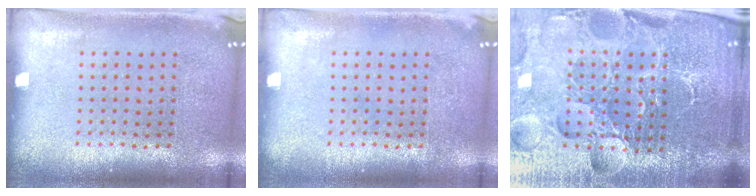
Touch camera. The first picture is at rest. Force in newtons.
{"total": 0.0}
{"total": 6.5, "press": 5.8, "slide": 3.0}